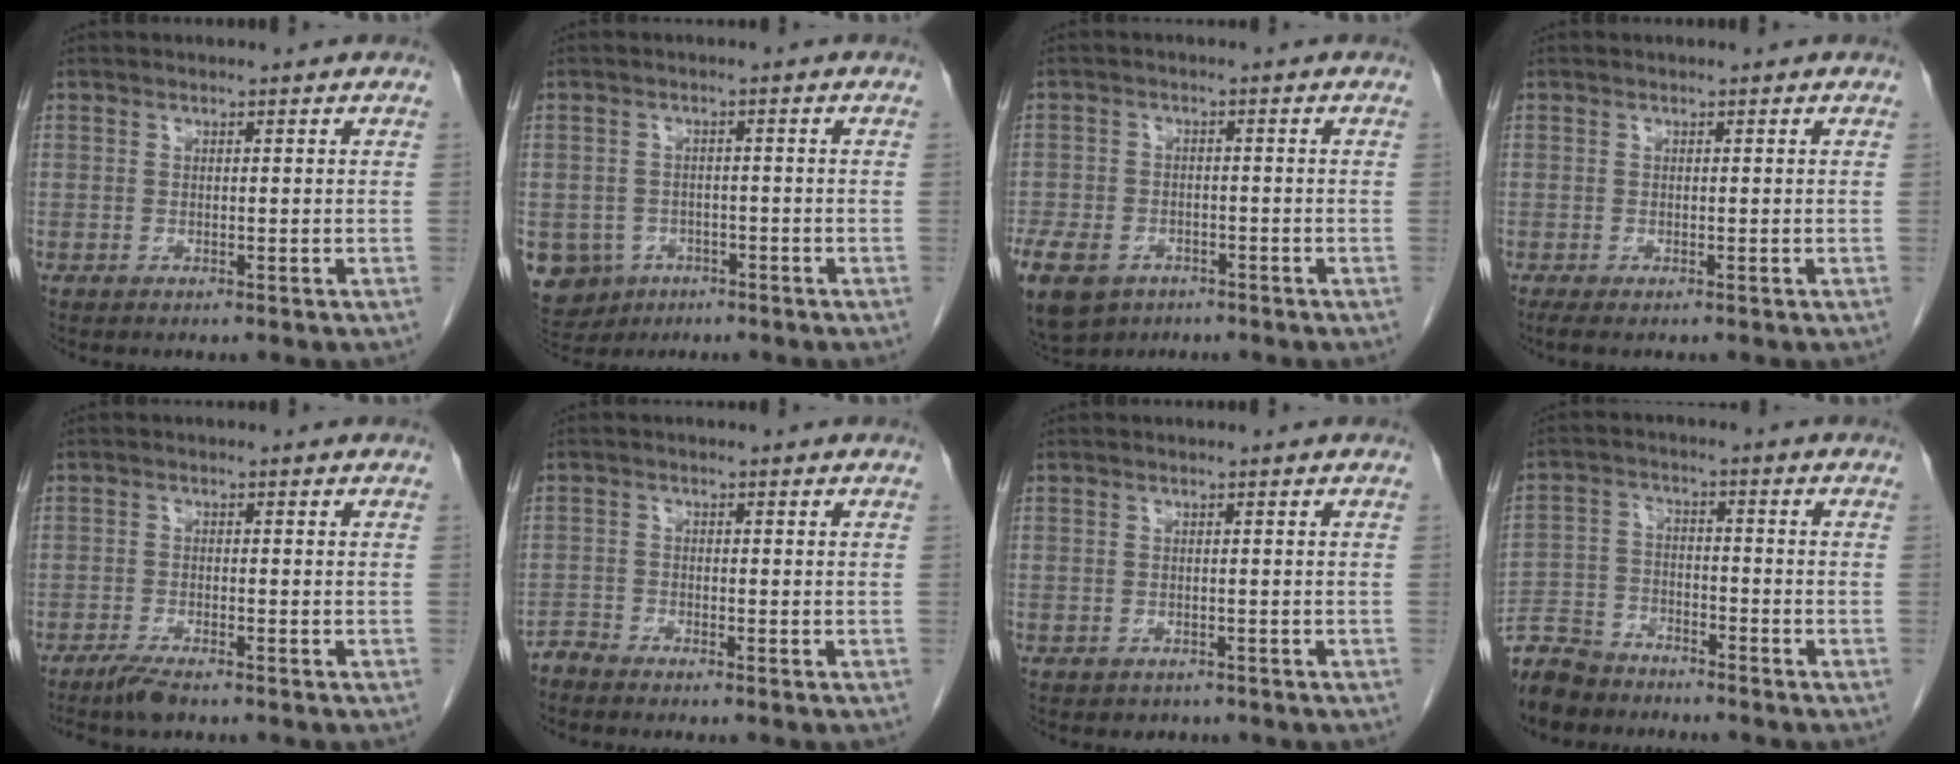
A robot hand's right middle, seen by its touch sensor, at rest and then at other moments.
{"total": 7.8, "force": [-3.9, 6.6, 1.3], "torque": [-0.035, 0.005, -0.051]}
{"total": 21.0, "force": [-10.6, 15.7, 9.2], "torque": [-0.322, -0.029, -0.156]}
{"total": 2.8, "force": [-2.0, 1.0, 1.6], "torque": [-0.029, -0.009, -0.027]}
{"total": 3.1, "force": [-2.6, 0.3, 1.7], "torque": [-0.038, -0.007, -0.049]}
{"total": 1.7, "force": [-1.7, -0.1, -0.2], "torque": [0.012, -0.006, -0.034]}
{"total": 1.5, "force": [-1.2, 0.9, 0.0], "torque": [-0.009, -0.001, -0.016]}
{"total": 8.5, "force": [-7.7, 3.3, 1.5], "torque": [-0.036, -0.005, -0.144]}